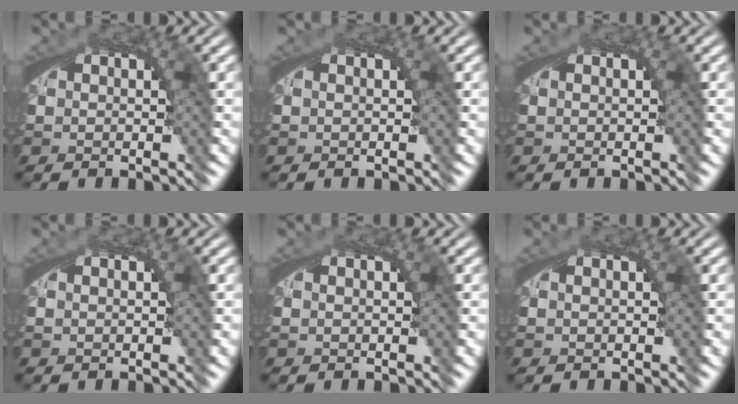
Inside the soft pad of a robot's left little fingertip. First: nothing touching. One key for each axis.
{"total": 0.0}
{"total": 0.0}
{"total": 0.0}
{"total": 0.0}
{"total": 0.0}